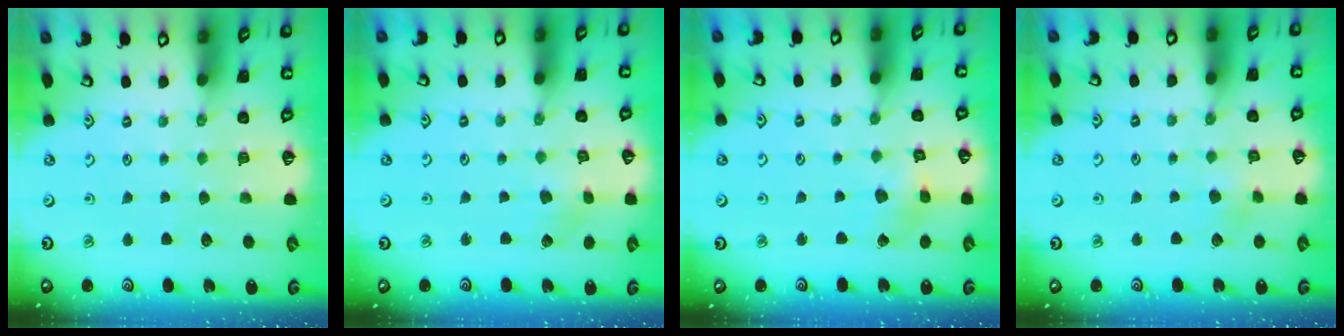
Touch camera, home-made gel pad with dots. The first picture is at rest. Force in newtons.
{"total": 1.9, "press": 1.9, "slide": 0.2}
{"total": 2.8, "press": 2.8, "slide": 0.3}
{"total": 3.8, "press": 3.7, "slide": 0.9}